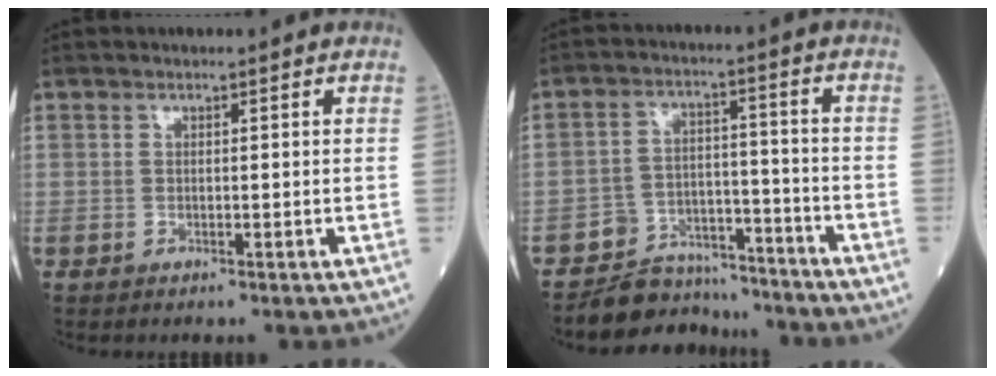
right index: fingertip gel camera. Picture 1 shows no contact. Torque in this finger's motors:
{"motor_torque": [0.18, -0.14, 0.11, 0.01]}